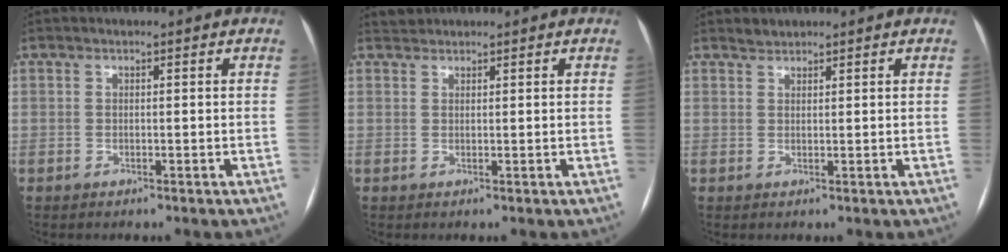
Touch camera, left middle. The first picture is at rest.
{"total": 1.2, "force": [1.1, 0.3, -0.3], "torque": [-0.002, 0.012, 0.022]}
{"total": 1.2, "force": [1.1, 0.4, -0.1], "torque": [-0.001, 0.004, 0.020]}